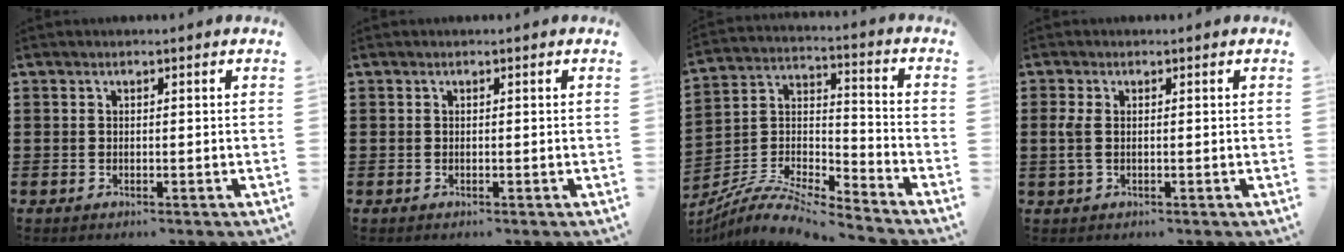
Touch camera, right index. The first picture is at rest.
{"total": 0.0}
{"total": 8.1, "force": [-7.5, 1.2, 2.8], "torque": [-0.069, -0.001, -0.154]}
{"total": 2.6, "force": [-0.1, 1.1, 2.4], "torque": [-0.068, -0.005, -0.009]}